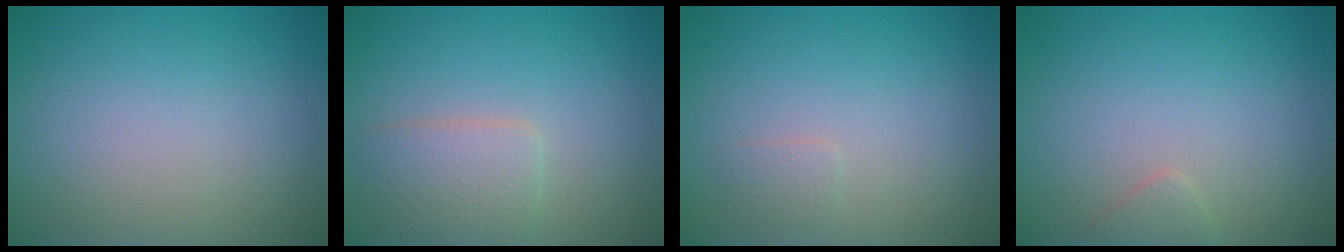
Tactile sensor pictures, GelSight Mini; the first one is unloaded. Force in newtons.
{"total": 2.8, "press": 2.8, "slide": 0.0}
{"total": 0.7, "press": 0.7, "slide": 0.1}
{"total": 1.0, "press": 1.0, "slide": 0.1}